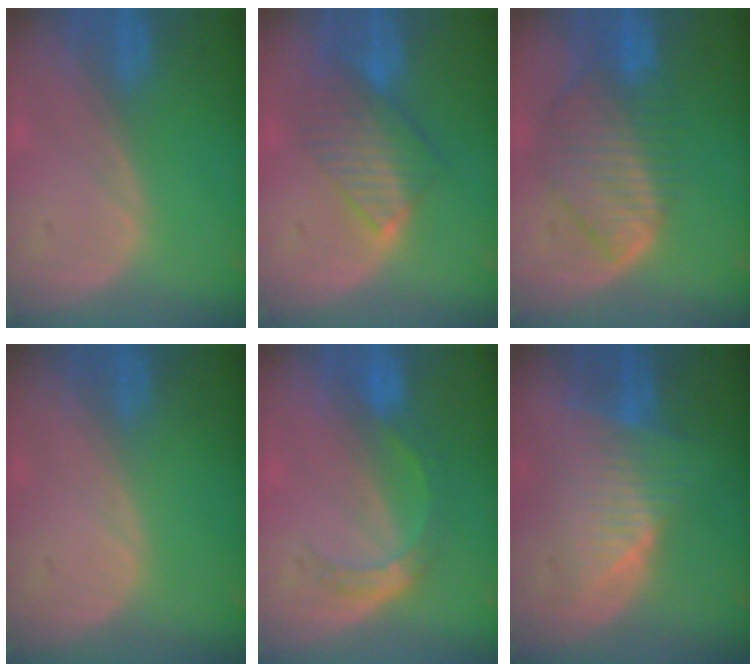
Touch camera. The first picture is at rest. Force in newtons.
{"total": 7.8, "press": 7.1, "slide": 3.3}
{"total": 9.3, "press": 8.0, "slide": 4.7}
{"total": 0.0}
{"total": 5.4, "press": 4.8, "slide": 2.5}
{"total": 7.9, "press": 6.9, "slide": 3.9}